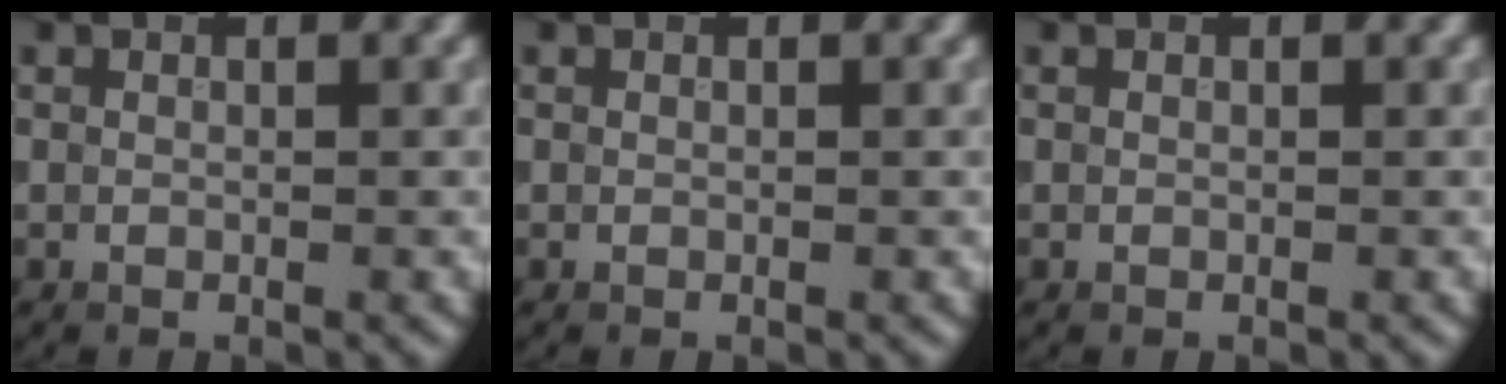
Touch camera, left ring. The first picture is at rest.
{"total": 0.0}
{"total": 0.0}